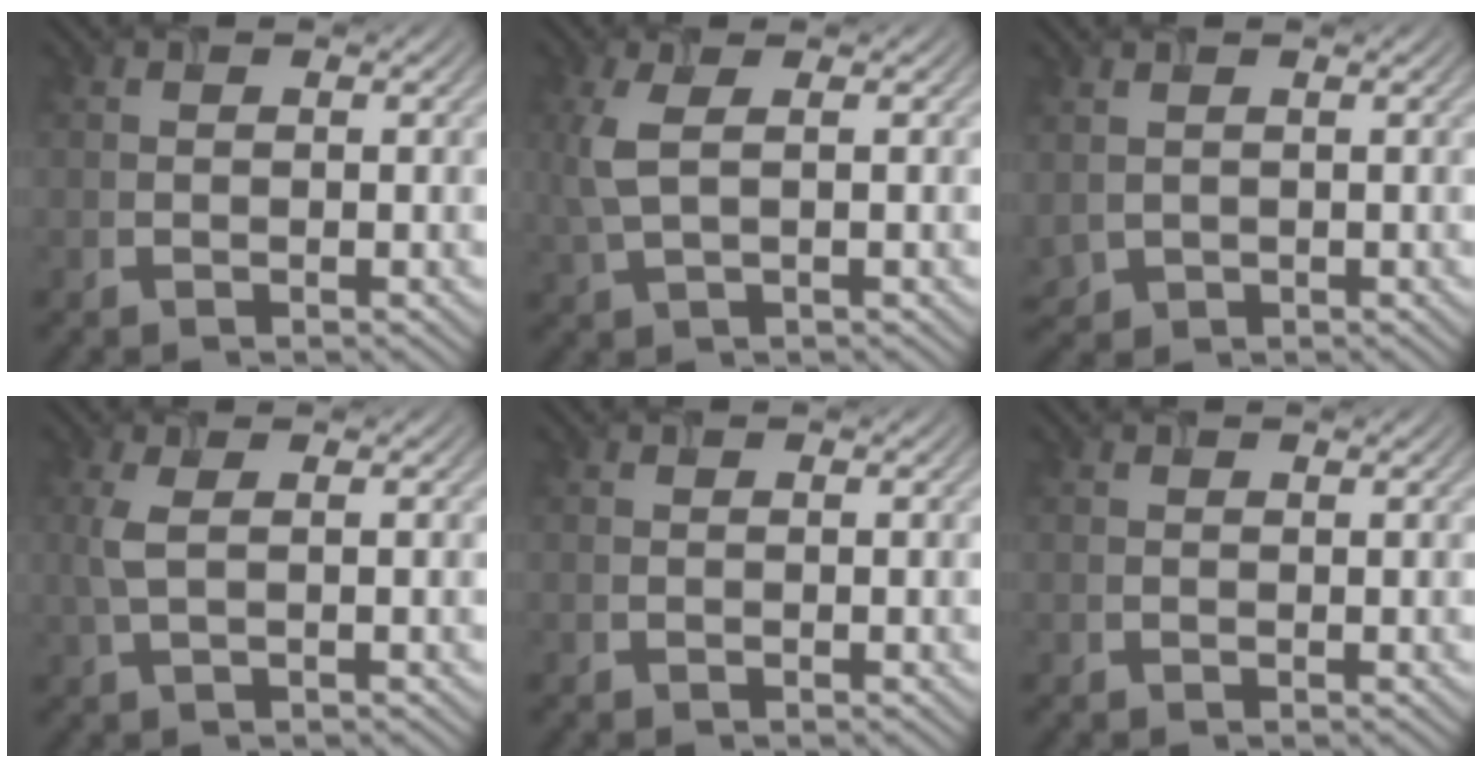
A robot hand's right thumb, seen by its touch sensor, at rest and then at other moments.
{"total": 3.9, "force": [0.8, 1.3, 3.6], "torque": [-0.096, 0.006, 0.015]}
{"total": 1.9, "force": [0.2, 1.6, 1.0], "torque": [-0.036, -0.009, 0.007]}
{"total": 2.6, "force": [0.4, 0.6, 2.5], "torque": [-0.063, 0.006, 0.007]}
{"total": 0.0}
{"total": 0.0}